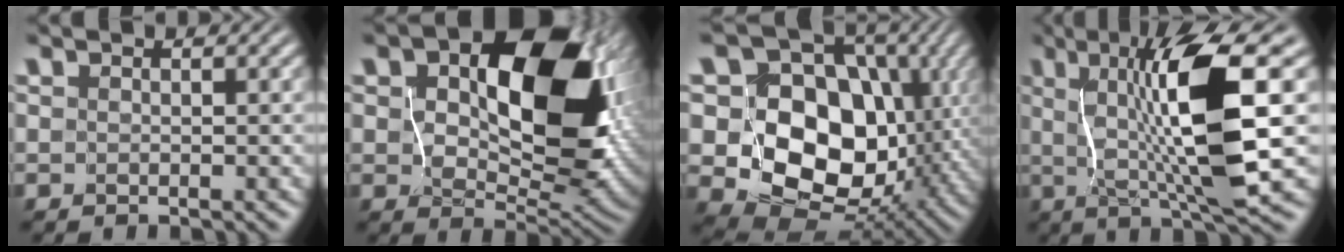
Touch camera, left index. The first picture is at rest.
{"total": 14.3, "force": [4.3, 8.7, 10.5], "torque": [-0.155, -0.012, 0.082]}
{"total": 14.8, "force": [1.2, 11.5, 9.3], "torque": [-0.142, 0.002, 0.017]}
{"total": 10.7, "force": [1.6, 1.8, 10.4], "torque": [-0.163, -0.005, 0.035]}